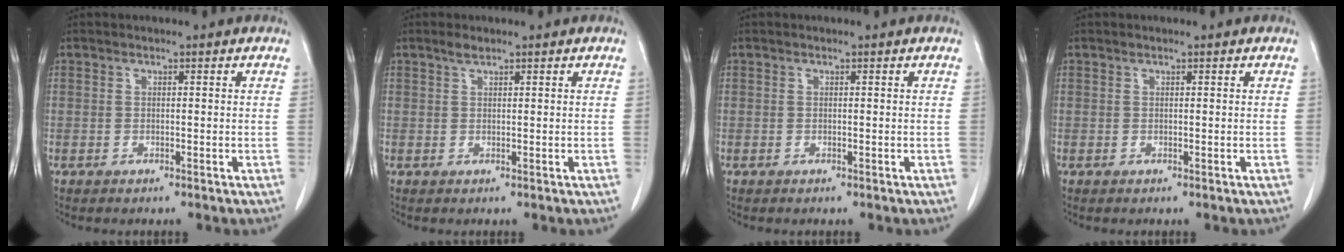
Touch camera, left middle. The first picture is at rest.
{"total": 1.2, "force": [1.0, 0.2, 0.7], "torque": [-0.018, 0.001, 0.022]}
{"total": 0.0}
{"total": 0.0}